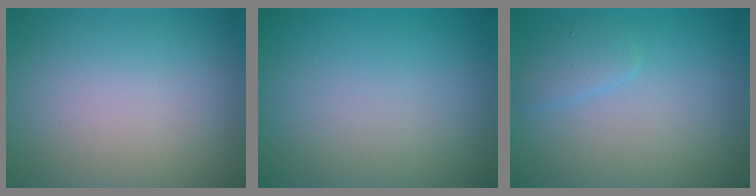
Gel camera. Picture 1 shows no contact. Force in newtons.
{"total": 0.0}
{"total": 1.4, "press": 1.4, "slide": 0.1}